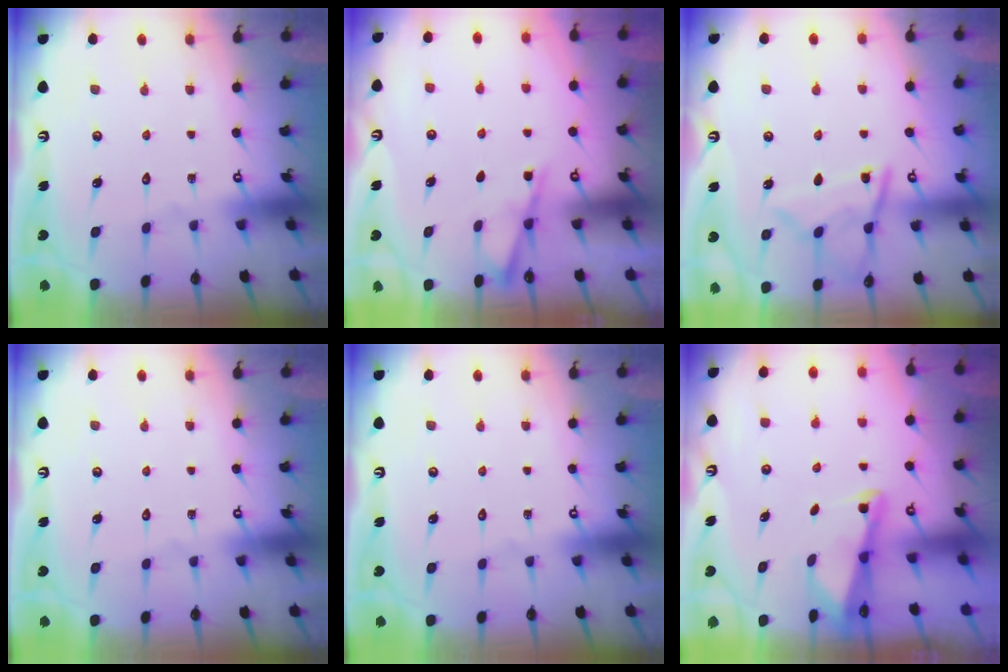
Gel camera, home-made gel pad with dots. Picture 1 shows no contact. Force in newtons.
{"total": 2.7, "press": 2.7, "slide": 0.3}
{"total": 10.7, "press": 10.7, "slide": 1.0}
{"total": 0.0}
{"total": 0.0}
{"total": 2.3, "press": 2.2, "slide": 0.3}